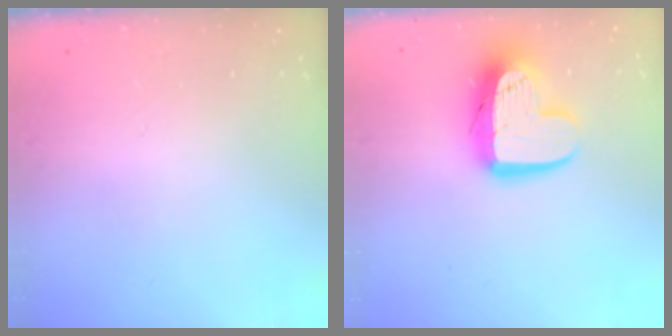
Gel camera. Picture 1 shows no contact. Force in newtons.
{"total": 14.3, "press": 14.3, "slide": 1.2}